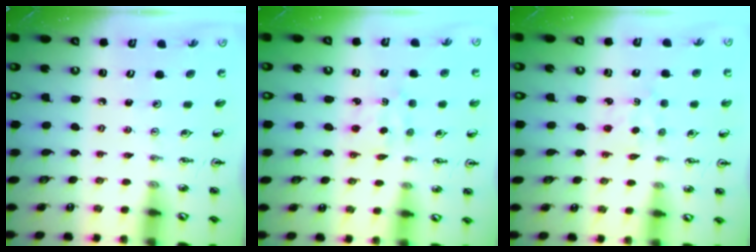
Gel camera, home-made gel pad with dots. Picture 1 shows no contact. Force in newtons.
{"total": 2.4, "press": 2.4, "slide": 0.3}
{"total": 1.5, "press": 1.5, "slide": 0.3}